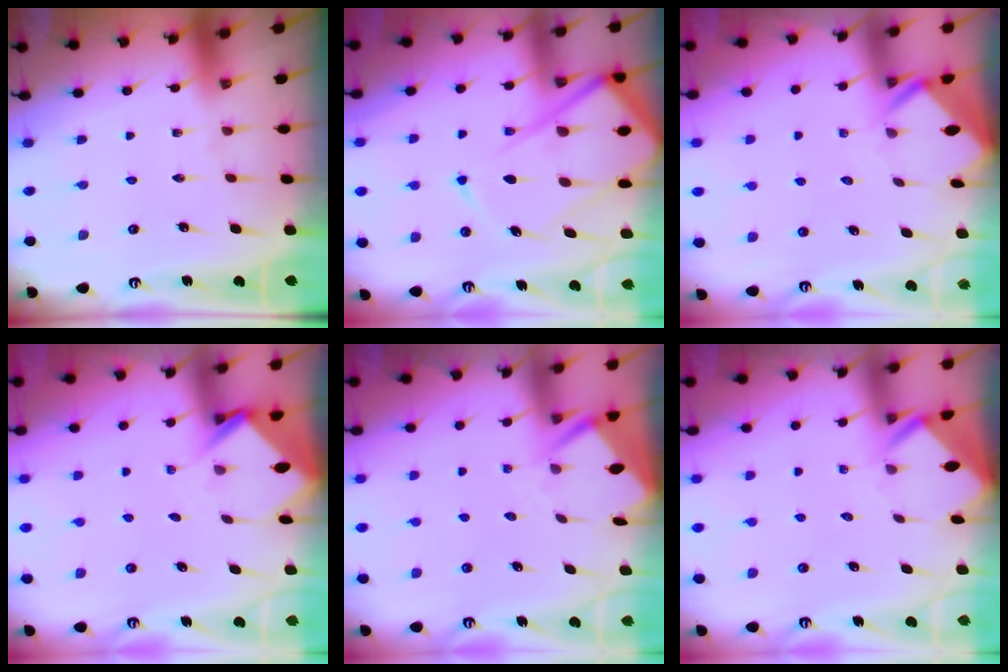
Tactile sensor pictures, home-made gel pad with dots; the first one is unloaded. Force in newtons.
{"total": 17.1, "press": 17.0, "slide": 1.8}
{"total": 3.0, "press": 3.0, "slide": 0.3}
{"total": 3.5, "press": 3.5, "slide": 0.3}
{"total": 3.5, "press": 3.5, "slide": 0.3}
{"total": 2.5, "press": 2.5, "slide": 0.1}